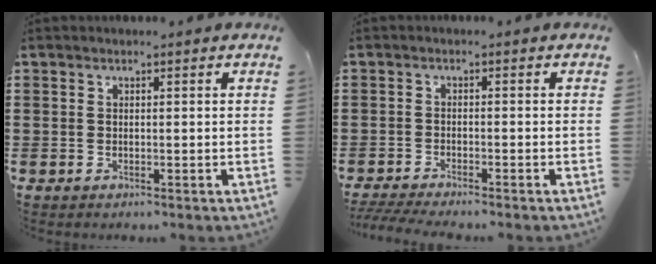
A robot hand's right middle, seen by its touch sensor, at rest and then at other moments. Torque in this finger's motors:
{"motor_torque": [1.05, 0.21, 0.25, 0.07]}